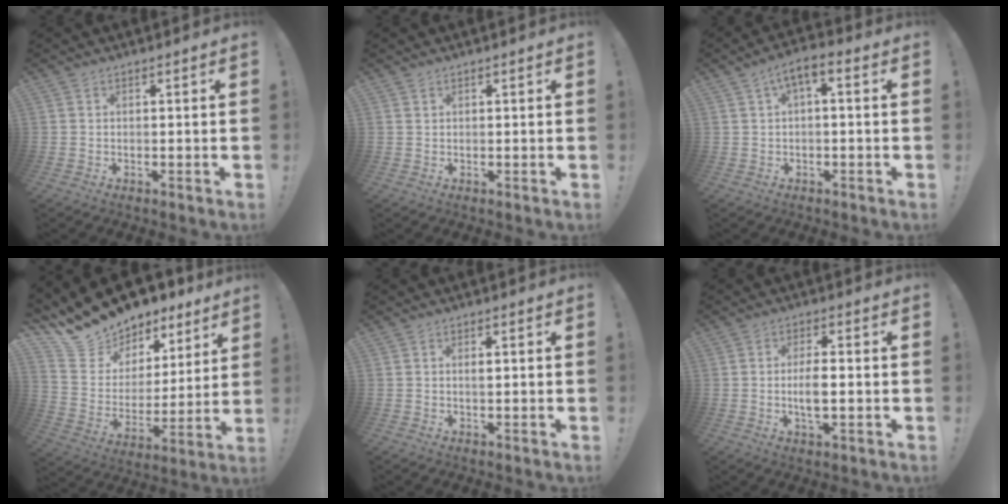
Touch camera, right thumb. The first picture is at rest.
{"total": 0.0}
{"total": 5.1, "force": [0.9, 1.7, 4.8], "torque": [-0.077, -0.003, 0.014]}
{"total": 15.5, "force": [13.6, 7.0, 2.5], "torque": [-0.061, -0.112, 0.260]}
{"total": 1.1, "force": [-0.1, 0.3, 1.1], "torque": [-0.007, -0.004, -0.005]}
{"total": 6.2, "force": [-0.9, 2.1, 5.8], "torque": [-0.107, -0.007, -0.023]}